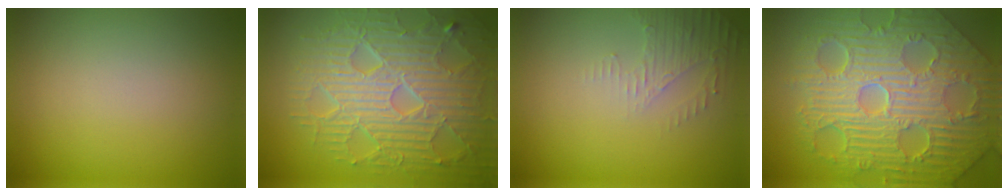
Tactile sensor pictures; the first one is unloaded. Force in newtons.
{"total": 9.0, "press": 6.4, "slide": 6.3}
{"total": 2.2, "press": 2.1, "slide": 0.5}
{"total": 12.3, "press": 8.2, "slide": 9.2}